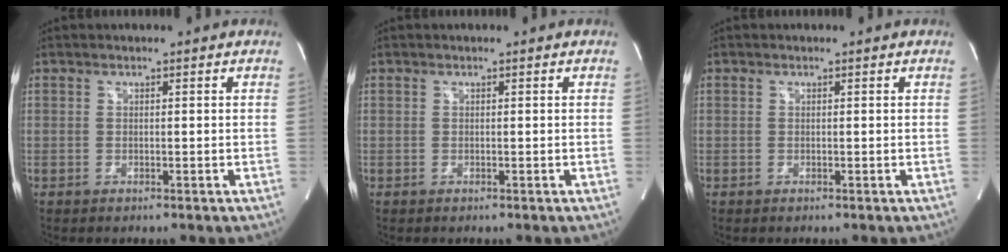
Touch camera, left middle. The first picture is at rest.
{"total": 0.0}
{"total": 0.0}